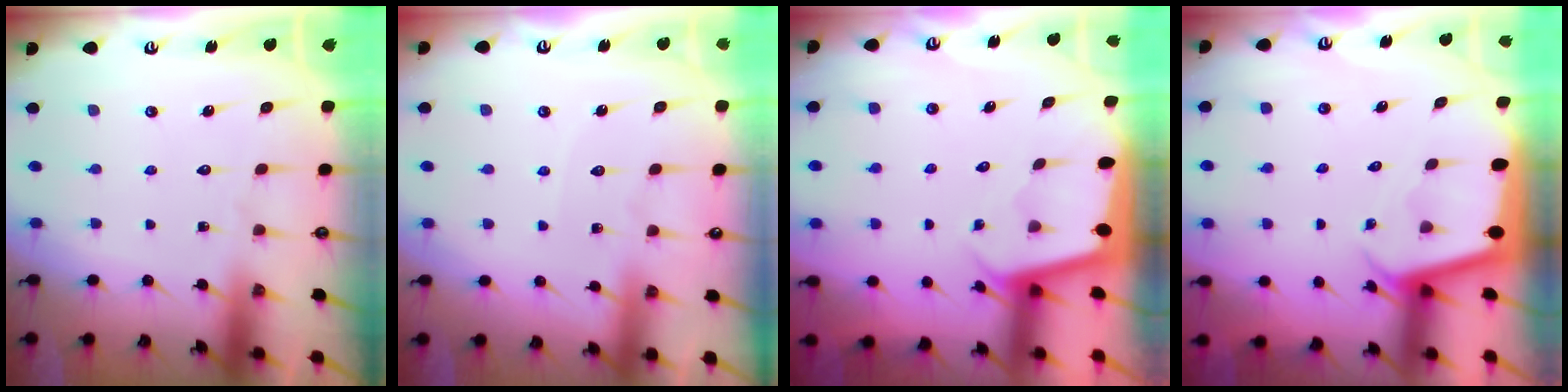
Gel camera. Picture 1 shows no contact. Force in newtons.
{"total": 2.7, "press": 2.6, "slide": 0.4}
{"total": 1.9, "press": 1.9, "slide": 0.0}
{"total": 2.1, "press": 2.1, "slide": 0.2}